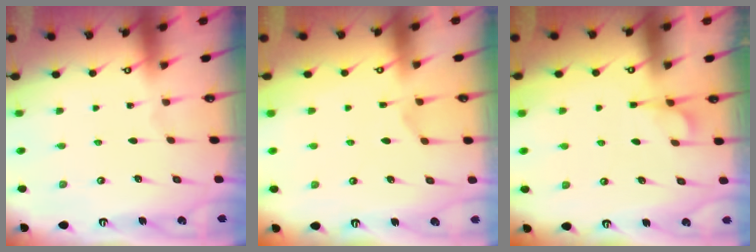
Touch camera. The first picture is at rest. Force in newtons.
{"total": 2.5, "press": 2.2, "slide": 1.2}
{"total": 1.6, "press": 1.0, "slide": 1.2}